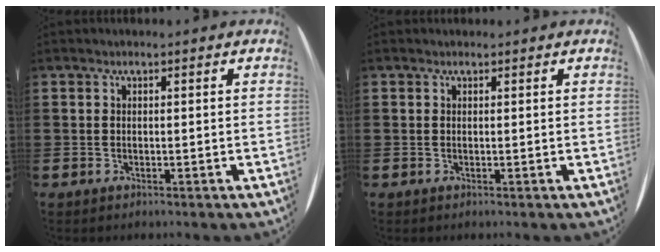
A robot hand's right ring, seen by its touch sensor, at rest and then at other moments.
{"total": 0.0}